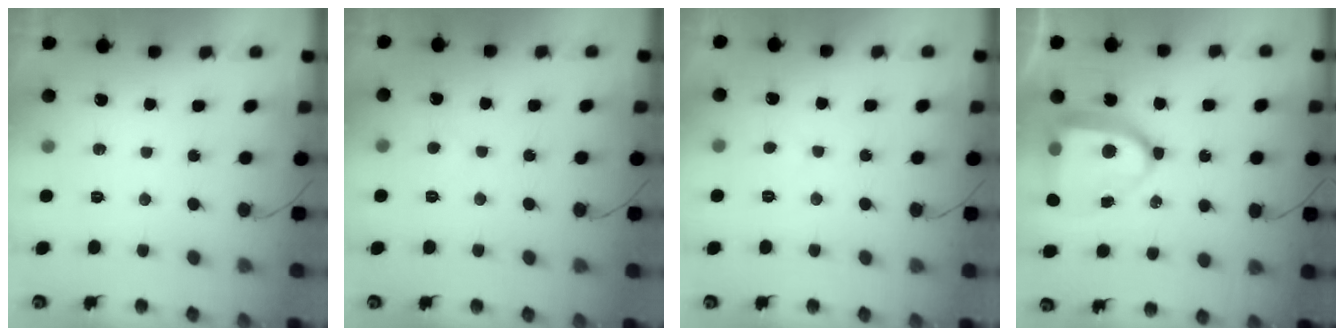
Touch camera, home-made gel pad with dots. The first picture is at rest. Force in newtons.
{"total": 2.8, "press": 2.7, "slide": 0.4}
{"total": 1.1, "press": 1.1, "slide": 0.1}
{"total": 15.7, "press": 15.6, "slide": 1.4}